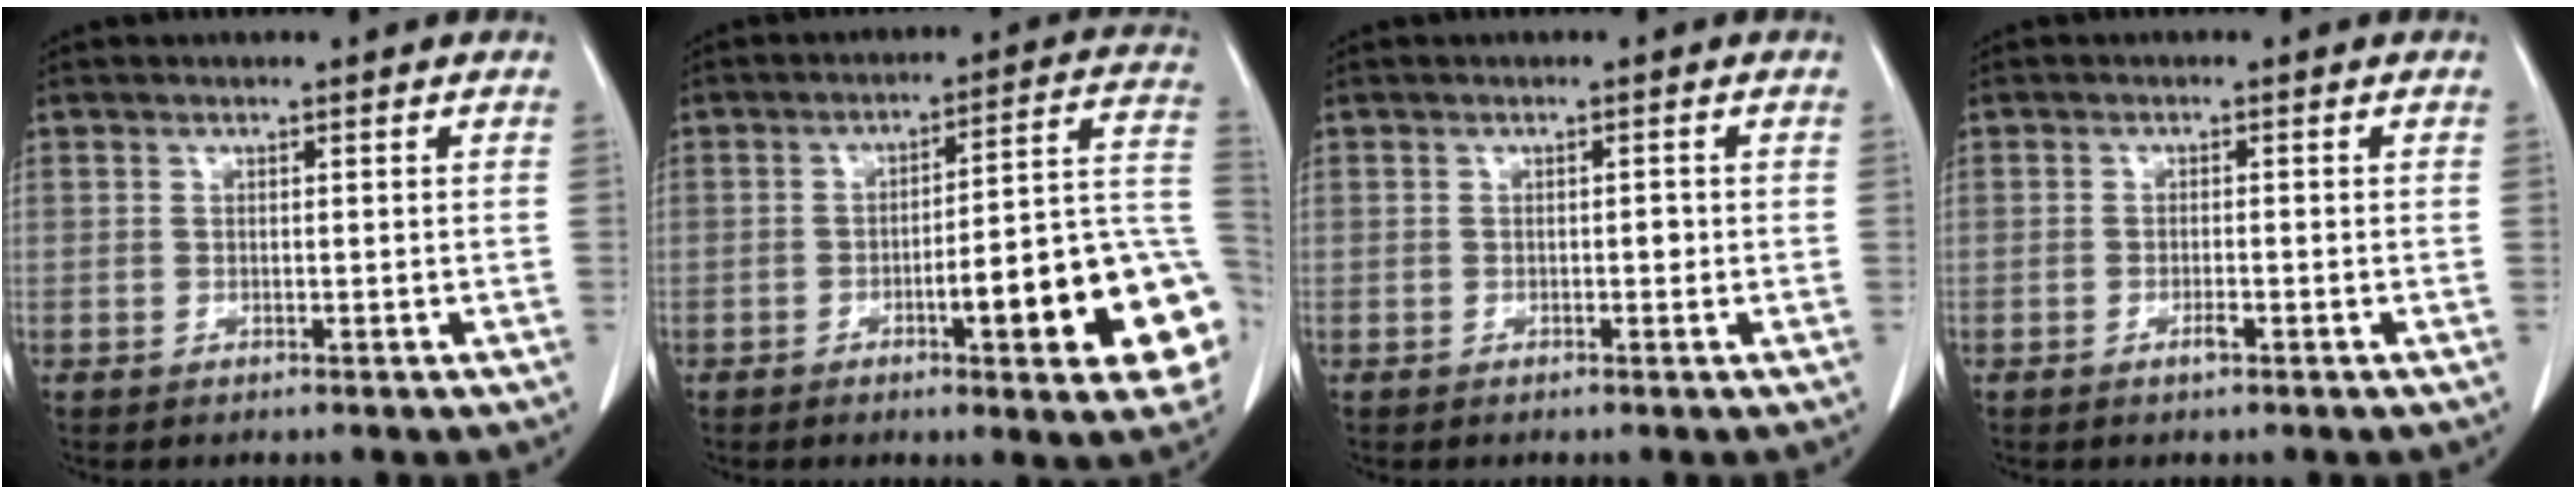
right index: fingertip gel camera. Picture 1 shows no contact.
{"total": 17.3, "force": [-5.4, 2.3, 16.2], "torque": [-0.126, 0.031, -0.062]}
{"total": 0.9, "force": [-0.1, 0.5, 0.8], "torque": [-0.009, 0.002, -0.002]}
{"total": 1.4, "force": [-0.8, 0.2, 1.2], "torque": [-0.022, -0.001, -0.013]}